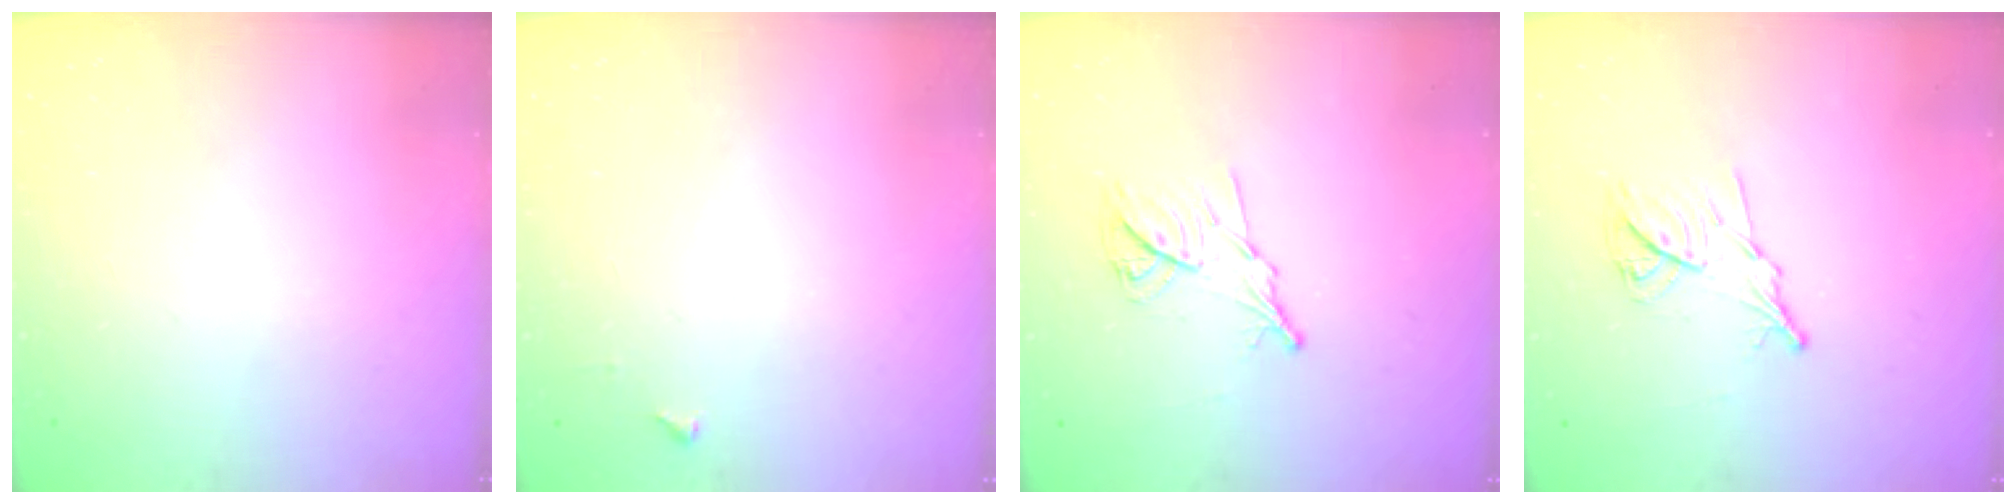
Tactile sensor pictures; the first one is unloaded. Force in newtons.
{"total": 3.2, "press": 3.2, "slide": 0.4}
{"total": 10.0, "press": 10.0, "slide": 0.1}
{"total": 10.0, "press": 10.0, "slide": 0.1}